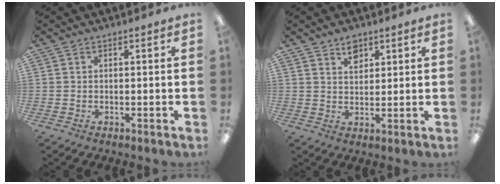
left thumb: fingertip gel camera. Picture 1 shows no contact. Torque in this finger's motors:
{"motor_torque": [-0.02, 0.03, -0.36, 0.25, -0.01]}